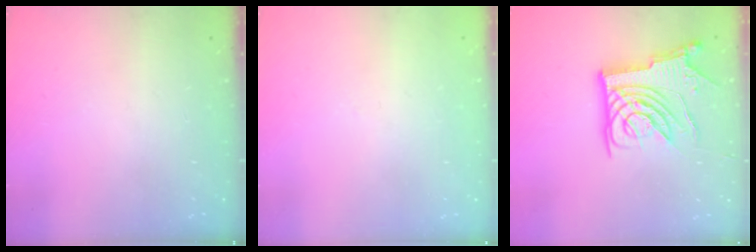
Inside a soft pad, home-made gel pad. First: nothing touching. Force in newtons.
{"total": 1.8, "press": 1.6, "slide": 0.6}
{"total": 14.4, "press": 14.3, "slide": 1.7}